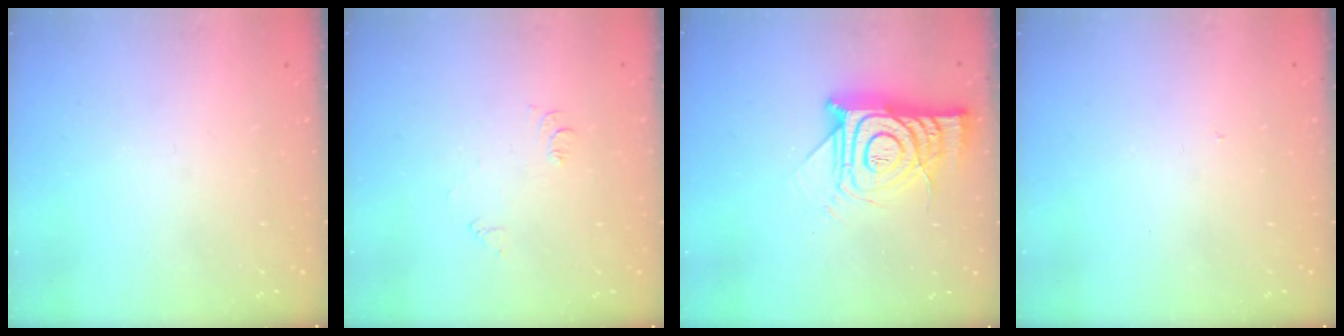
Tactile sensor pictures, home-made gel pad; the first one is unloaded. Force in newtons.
{"total": 5.2, "press": 5.1, "slide": 0.8}
{"total": 15.3, "press": 15.2, "slide": 1.4}
{"total": 3.7, "press": 3.6, "slide": 0.4}